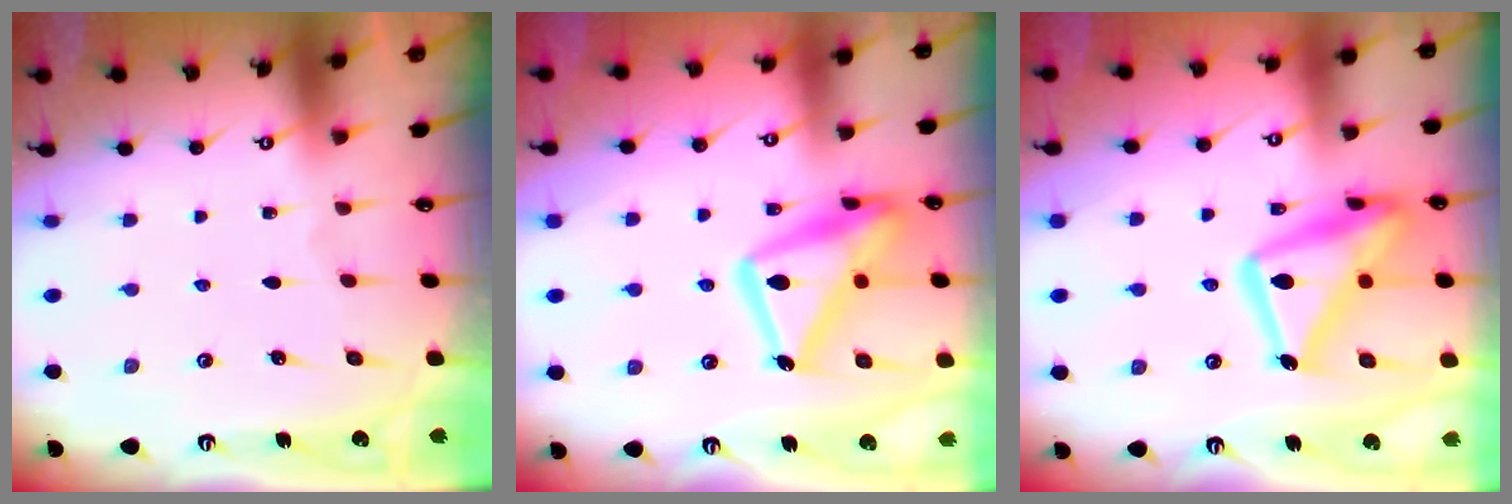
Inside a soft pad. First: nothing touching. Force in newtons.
{"total": 19.6, "press": 19.5, "slide": 1.5}
{"total": 19.6, "press": 19.6, "slide": 1.5}